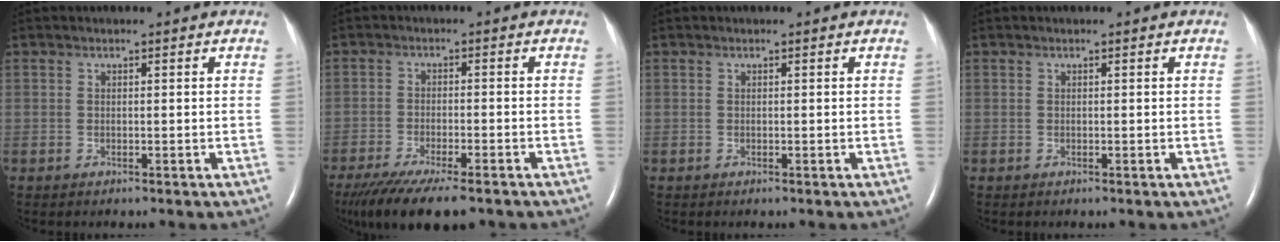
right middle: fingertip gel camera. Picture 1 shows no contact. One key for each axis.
{"total": 13.9, "fx": -10.6, "fy": 3.0, "fz": 8.4, "tx": -0.159, "ty": -0.031, "tz": -0.170}
{"total": 0.0}
{"total": 0.0}